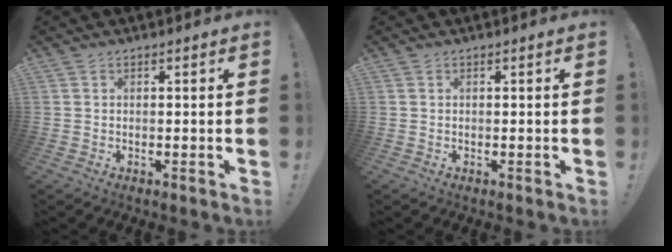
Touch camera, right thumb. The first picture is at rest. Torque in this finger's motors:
{"motor_torque": [-0.24, 0.24, -0.20, 0.20, 0.00]}